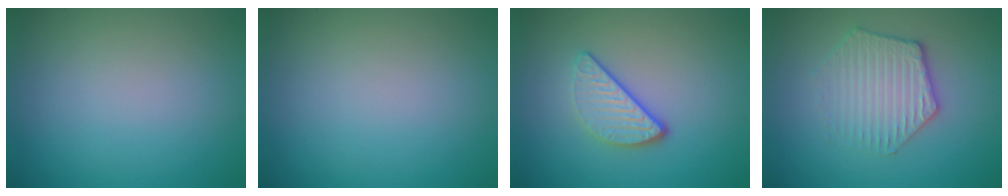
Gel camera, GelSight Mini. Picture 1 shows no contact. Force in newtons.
{"total": 0.0}
{"total": 3.2, "press": 2.5, "slide": 2.1}
{"total": 3.3, "press": 3.3, "slide": 0.8}